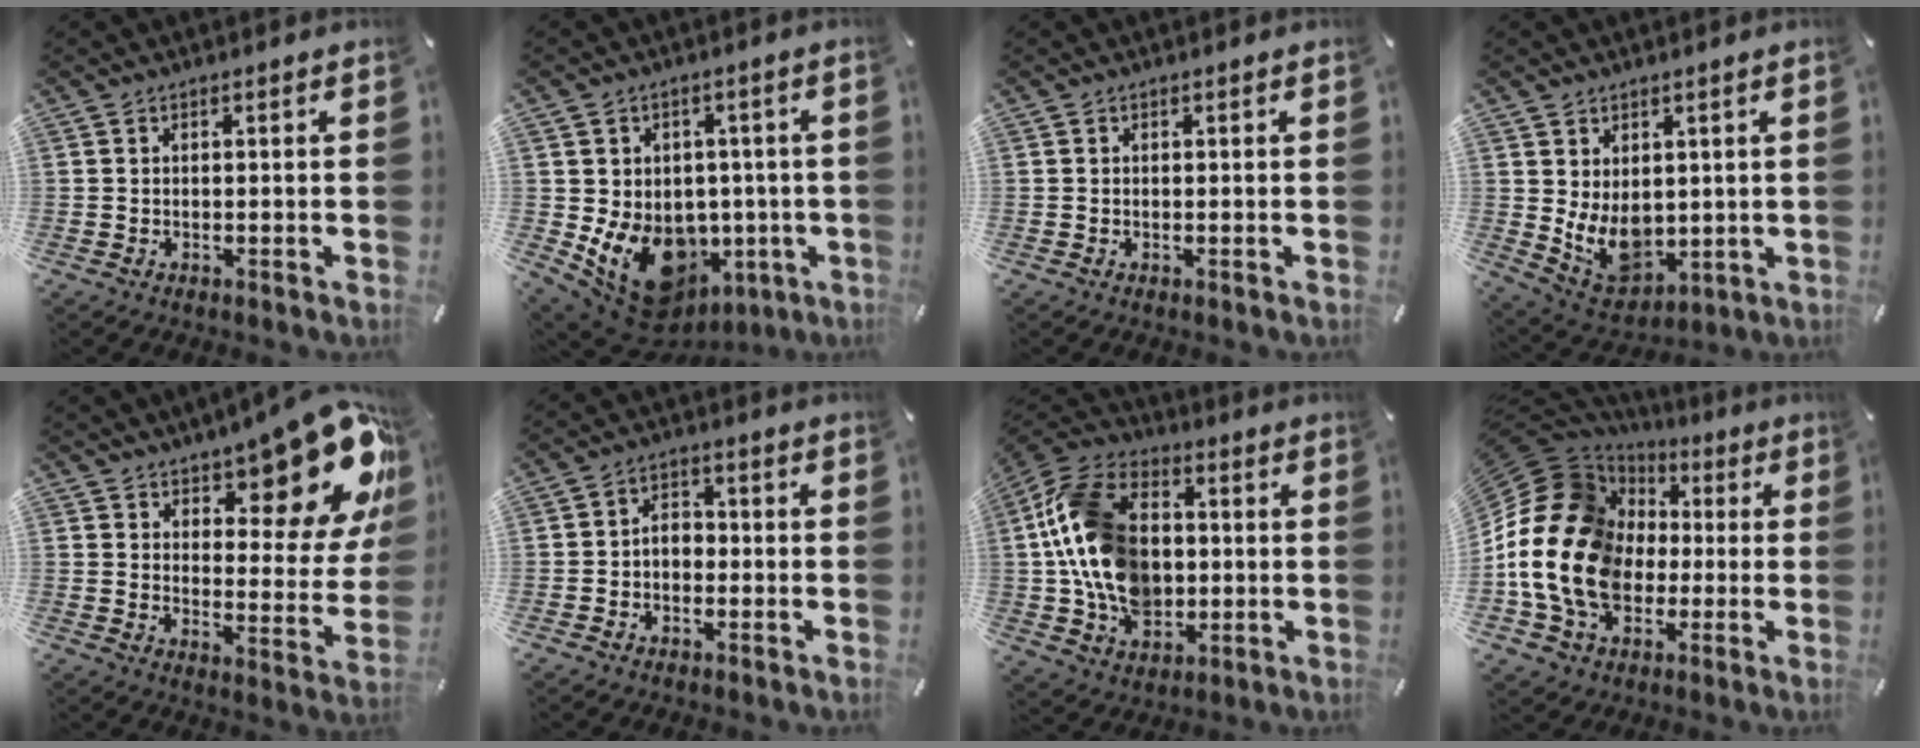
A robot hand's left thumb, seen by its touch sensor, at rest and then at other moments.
{"total": 14.1, "force": [-4.5, 11.0, 7.6], "torque": [-0.129, 0.005, -0.063]}
{"total": 0.0}
{"total": 9.2, "force": [1.2, 7.4, 5.3], "torque": [-0.100, -0.019, 0.030]}
{"total": 17.7, "force": [13.3, 6.3, 9.9], "torque": [-0.107, -0.116, 0.216]}
{"total": 4.0, "force": [-1.4, 3.1, 2.0], "torque": [-0.037, 0.015, -0.027]}
{"total": 19.0, "force": [-0.3, 14.1, 12.6], "torque": [-0.286, 0.014, -0.004]}
{"total": 21.2, "force": [-2.5, 17.3, 12.0], "torque": [-0.268, 0.008, -0.047]}